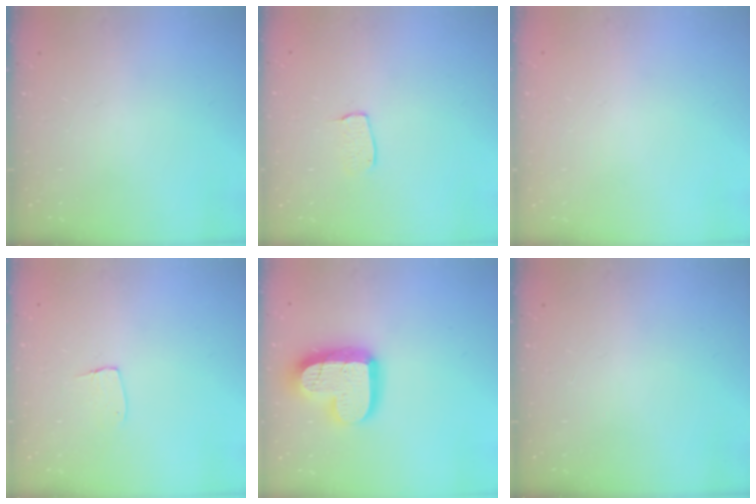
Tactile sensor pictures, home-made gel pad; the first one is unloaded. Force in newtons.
{"total": 4.7, "press": 4.7, "slide": 0.3}
{"total": 0.0}
{"total": 4.6, "press": 4.6, "slide": 0.3}
{"total": 19.2, "press": 19.1, "slide": 1.8}
{"total": 0.0}